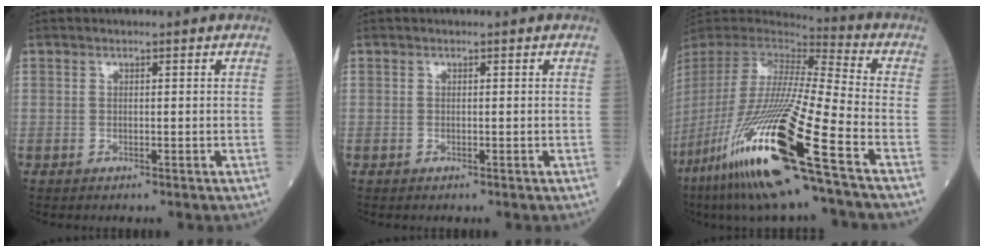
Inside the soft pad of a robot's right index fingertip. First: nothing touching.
{"total": 0.0}
{"total": 27.5, "force": [-14.4, 0.4, 23.5], "torque": [-0.492, -0.072, -0.276]}